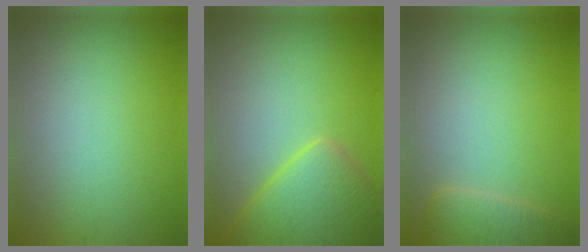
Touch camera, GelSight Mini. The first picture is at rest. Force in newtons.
{"total": 6.0, "press": 6.0, "slide": 0.3}
{"total": 2.9, "press": 2.9, "slide": 0.3}